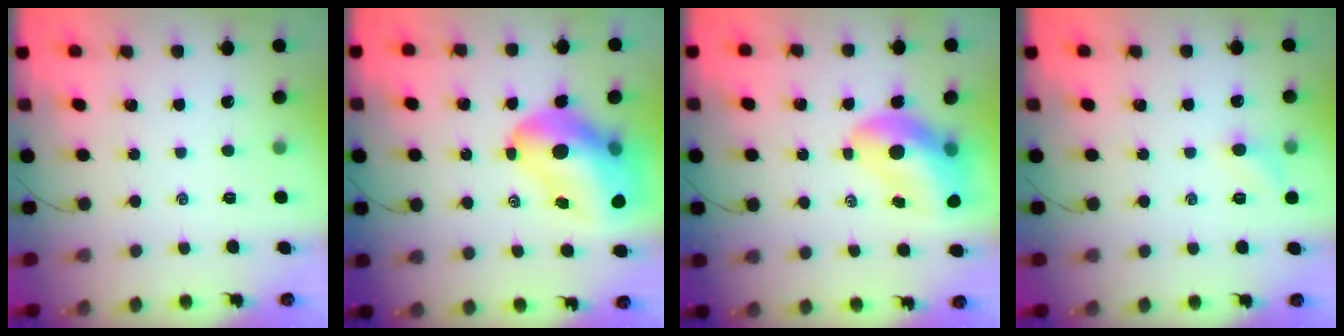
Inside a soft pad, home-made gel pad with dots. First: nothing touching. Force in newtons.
{"total": 17.3, "press": 16.5, "slide": 5.1}
{"total": 13.3, "press": 12.7, "slide": 4.0}
{"total": 6.1, "press": 5.8, "slide": 2.0}